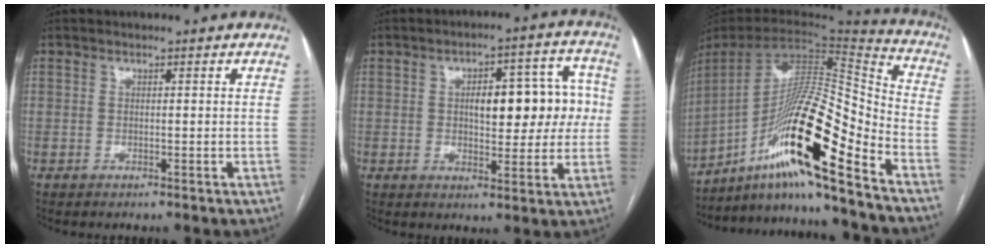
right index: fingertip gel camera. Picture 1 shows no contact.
{"total": 11.4, "force": [1.1, 4.9, 10.2], "torque": [-0.127, 0.036, 0.023]}
{"total": 21.1, "force": [-12.8, 0.5, 16.9], "torque": [-0.300, 0.014, -0.230]}